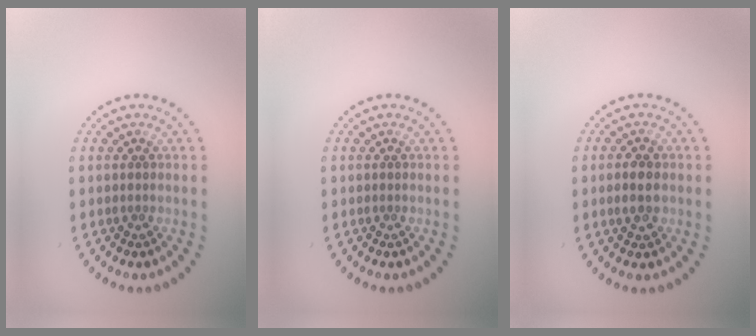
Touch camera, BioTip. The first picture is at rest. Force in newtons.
{"total": 0.0}
{"total": 2.2, "press": 2.2, "slide": 0.1}